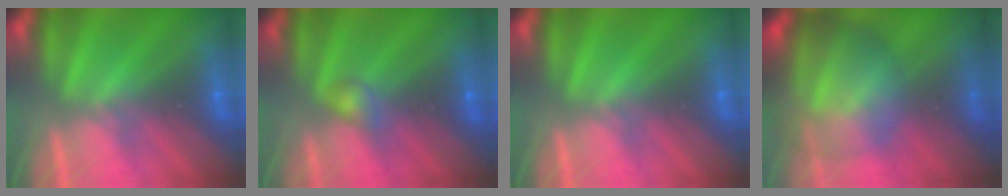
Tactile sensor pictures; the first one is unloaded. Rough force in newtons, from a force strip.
{"total": 2.2}
{"total": 0.0}
{"total": 6.6}